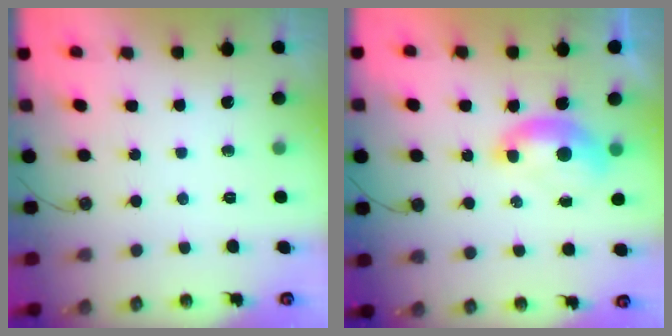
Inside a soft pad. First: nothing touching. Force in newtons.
{"total": 1.7, "press": 1.6, "slide": 0.7}